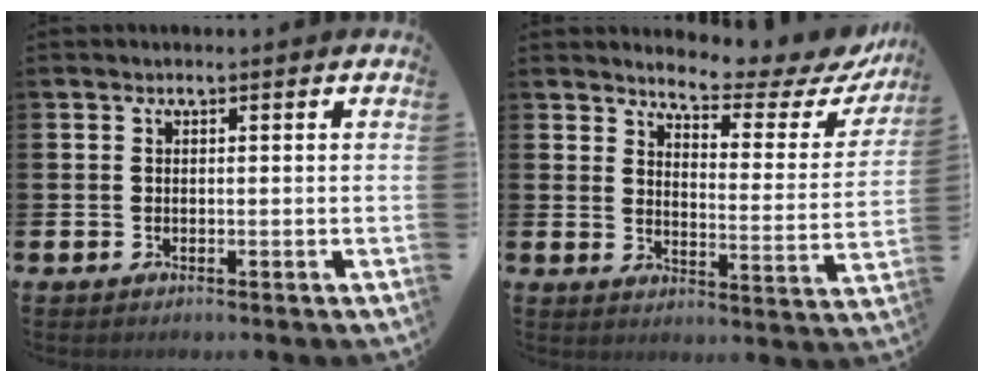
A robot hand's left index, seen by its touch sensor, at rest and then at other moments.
{"total": 5.2, "force": [4.8, 0.8, 1.6], "torque": [-0.047, -0.044, 0.075]}